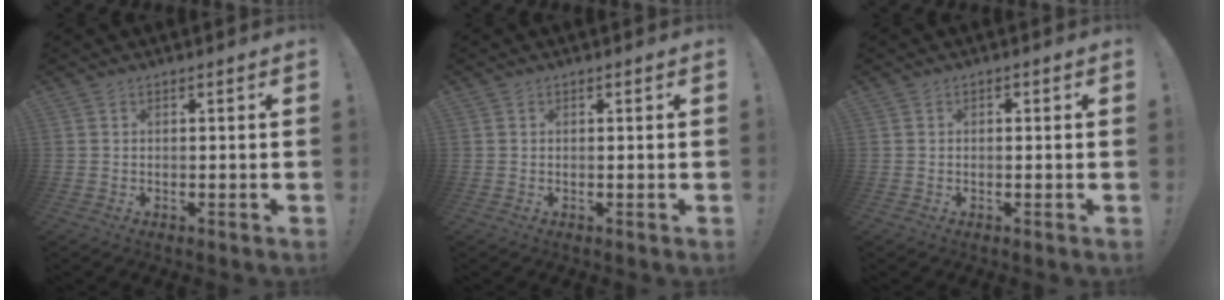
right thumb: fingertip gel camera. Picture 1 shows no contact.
{"total": 0.0}
{"total": 0.6, "force": [-0.3, 0.5, 0.2], "torque": [-0.007, 0.004, -0.006]}